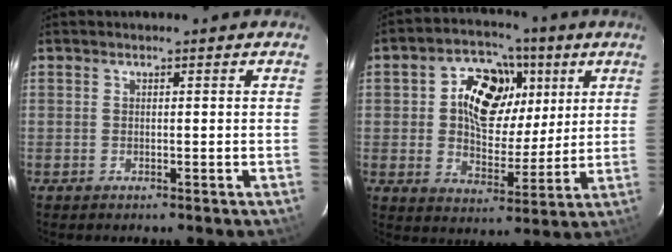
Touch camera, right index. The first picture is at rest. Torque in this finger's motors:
{"motor_torque": [1.17, 0.70, 0.56, 0.14]}